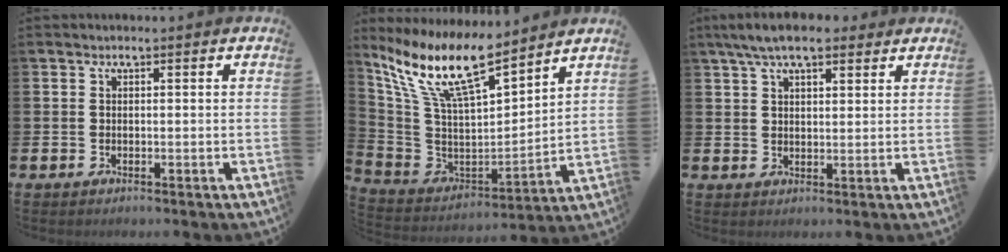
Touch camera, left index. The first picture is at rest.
{"total": 12.5, "force": [9.9, 2.7, 7.1], "torque": [-0.182, -0.056, 0.174]}
{"total": 6.0, "force": [5.0, 1.9, 2.9], "torque": [-0.069, -0.006, 0.092]}